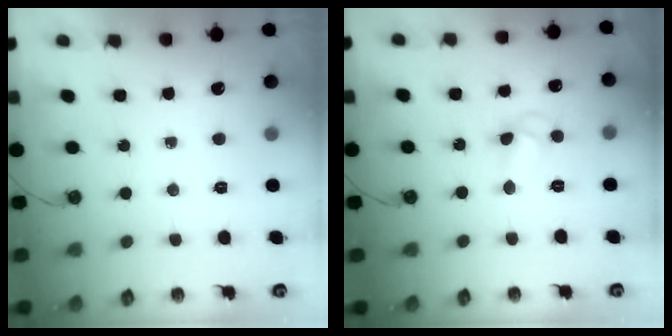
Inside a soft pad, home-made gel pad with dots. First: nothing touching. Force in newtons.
{"total": 7.3, "press": 7.3, "slide": 0.5}